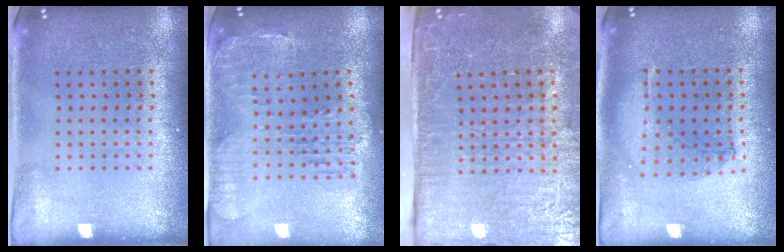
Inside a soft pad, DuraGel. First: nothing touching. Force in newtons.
{"total": 1.4, "press": 1.4, "slide": 0.4}
{"total": 5.0, "press": 4.1, "slide": 2.8}
{"total": 1.0, "press": 1.0, "slide": 0.3}